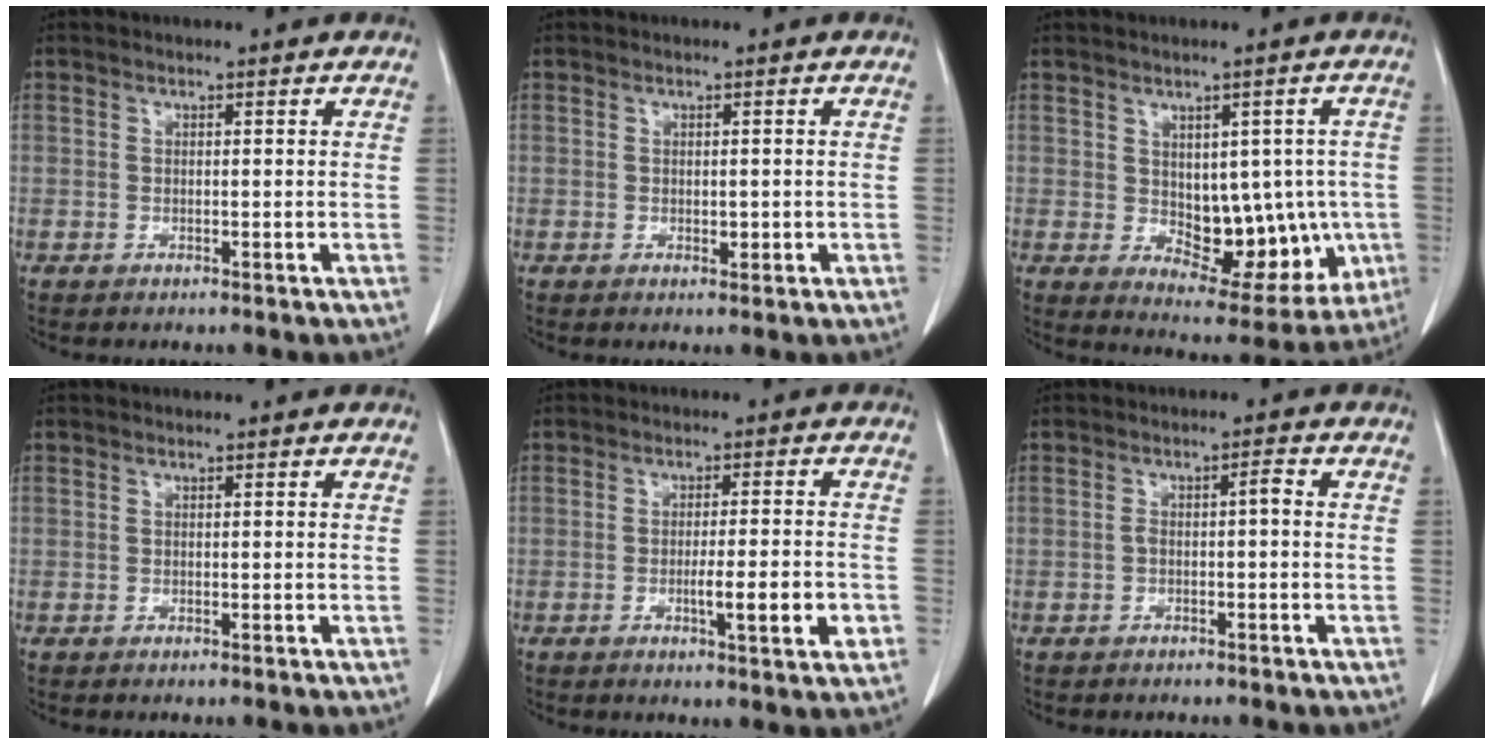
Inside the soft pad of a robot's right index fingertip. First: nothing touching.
{"total": 1.3, "force": [-0.1, 0.7, 1.0], "torque": [-0.014, -0.002, 0.001]}
{"total": 12.4, "force": [-0.8, 6.9, 10.3], "torque": [-0.119, 0.008, 0.019]}
{"total": 0.0}
{"total": 6.6, "force": [-1.9, 0.4, 6.3], "torque": [-0.092, -0.007, -0.025]}
{"total": 2.1, "force": [-0.4, 0.4, 2.0], "torque": [-0.036, 0.010, -0.007]}